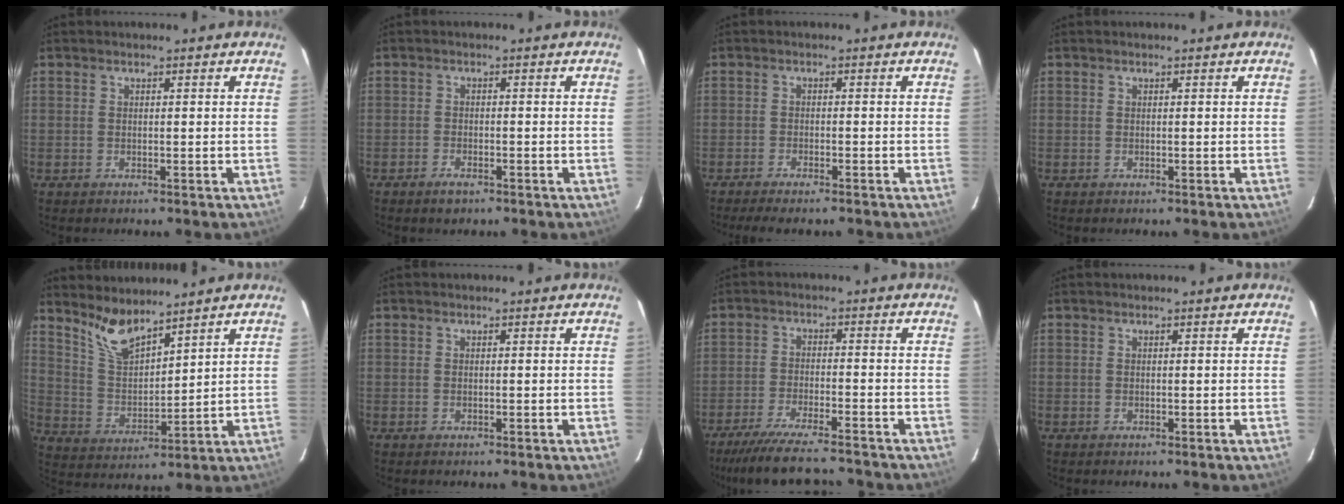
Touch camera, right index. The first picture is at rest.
{"total": 2.4, "force": [-1.8, 1.1, 1.2], "torque": [-0.029, 0.000, -0.033]}
{"total": 5.7, "force": [-4.9, 0.9, 2.8], "torque": [-0.066, -0.018, -0.081]}
{"total": 0.0}
{"total": 8.4, "force": [7.0, 2.2, 4.0], "torque": [-0.079, -0.005, 0.147]}
{"total": 0.0}
{"total": 14.3, "force": [-12.7, 1.8, 6.3], "torque": [-0.135, -0.019, -0.204]}
{"total": 0.0}